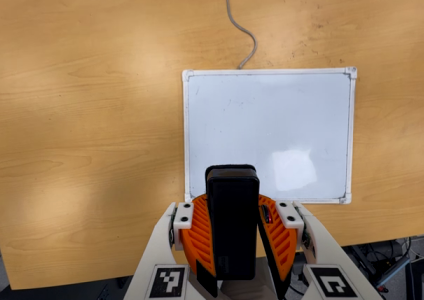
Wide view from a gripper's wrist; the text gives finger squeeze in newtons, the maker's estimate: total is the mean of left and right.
{"total": 10.7, "left": 9.8, "right": 11.6}